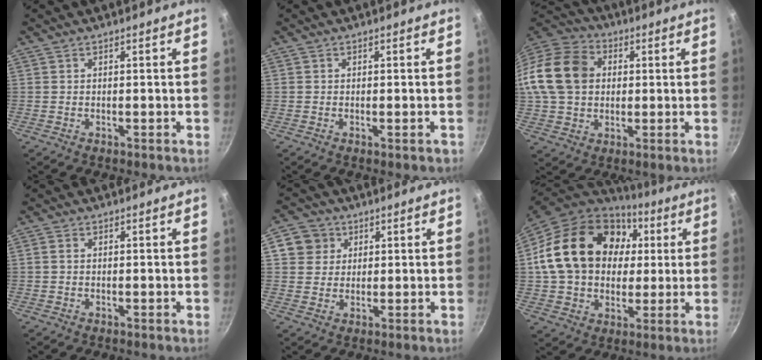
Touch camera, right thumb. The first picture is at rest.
{"total": 1.2, "force": [-0.4, 0.3, 1.0], "torque": [-0.016, 0.000, -0.008]}
{"total": 18.0, "force": [2.1, 14.2, 10.8], "torque": [-0.199, 0.030, 0.026]}
{"total": 0.9, "force": [0.0, 0.7, 0.6], "torque": [-0.011, 0.005, 0.000]}
{"total": 6.0, "force": [2.2, 5.4, 1.5], "torque": [0.011, 0.008, 0.031]}
{"total": 23.8, "force": [4.8, 18.2, 14.5], "torque": [-0.238, 0.024, 0.086]}